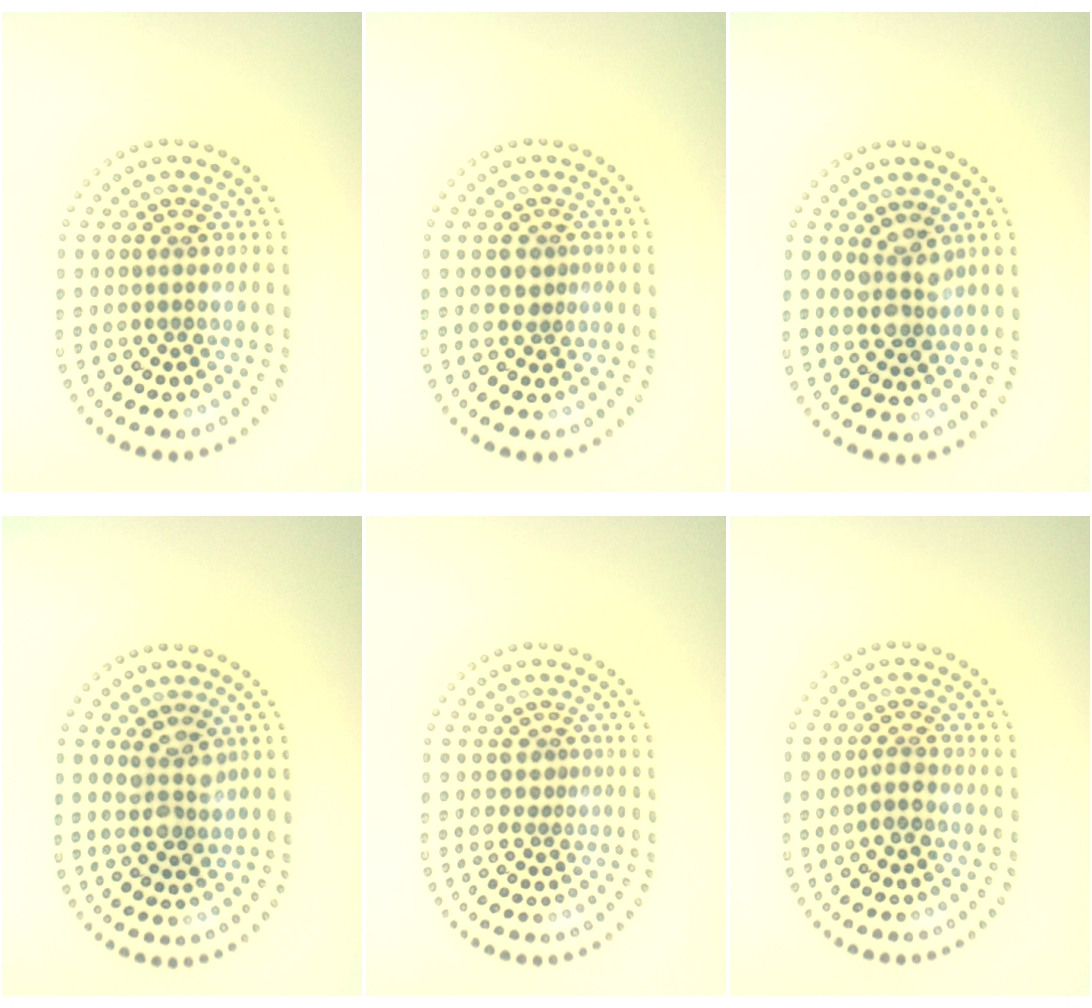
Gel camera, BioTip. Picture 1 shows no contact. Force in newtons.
{"total": 1.9, "press": 1.5, "slide": 1.1}
{"total": 2.3, "press": 2.0, "slide": 1.1}
{"total": 2.3, "press": 2.1, "slide": 1.0}
{"total": 1.0, "press": 0.6, "slide": 0.8}
{"total": 1.6, "press": 1.4, "slide": 0.7}